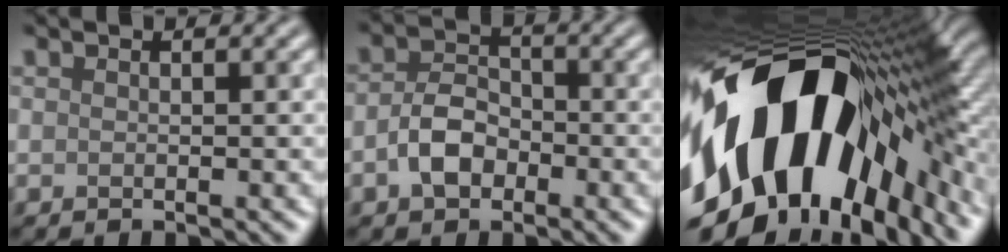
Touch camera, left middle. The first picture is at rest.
{"total": 3.7, "force": [-1.4, 2.5, 2.3], "torque": [-0.045, 0.006, -0.030]}
{"total": 19.2, "force": [-2.6, 11.0, 15.5], "torque": [-0.284, -0.024, -0.046]}